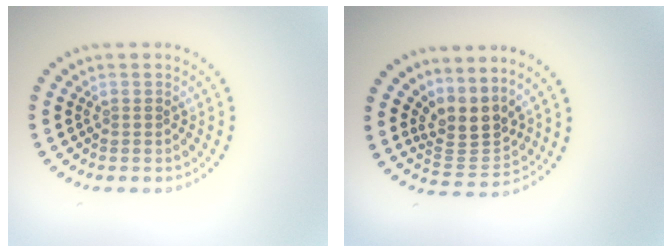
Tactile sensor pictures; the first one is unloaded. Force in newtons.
{"total": 3.4, "press": 2.5, "slide": 2.2}